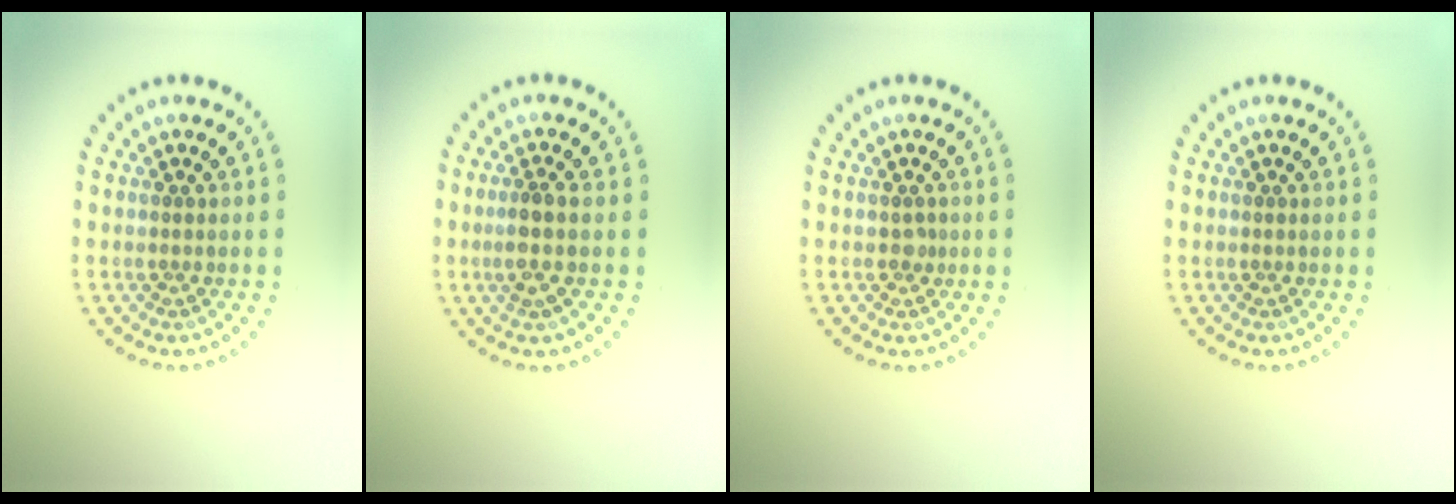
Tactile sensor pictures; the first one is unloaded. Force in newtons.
{"total": 2.0, "press": 1.7, "slide": 1.1}
{"total": 0.6, "press": 0.5, "slide": 0.4}
{"total": 0.0}